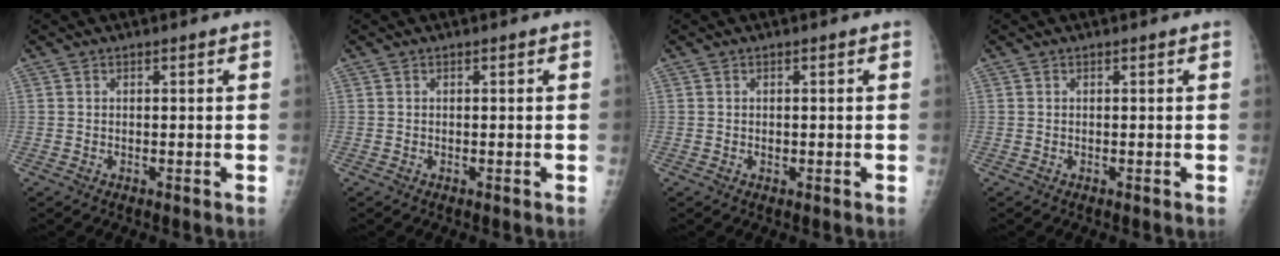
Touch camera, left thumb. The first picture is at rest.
{"total": 0.0}
{"total": 0.6, "force": [-0.1, 0.5, 0.3], "torque": [0.000, 0.001, -0.001]}
{"total": 0.0}